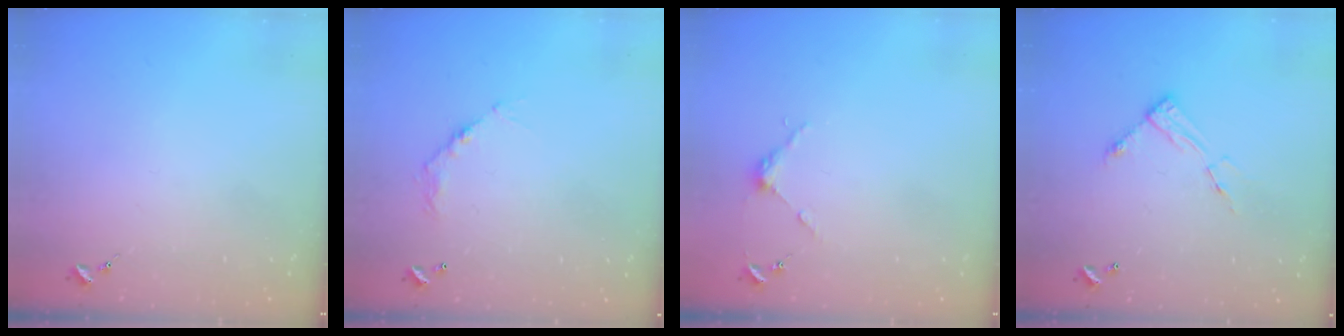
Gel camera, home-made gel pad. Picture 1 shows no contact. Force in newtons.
{"total": 6.3, "press": 6.3, "slide": 0.4}
{"total": 3.7, "press": 3.7, "slide": 0.3}
{"total": 8.7, "press": 8.7, "slide": 0.4}